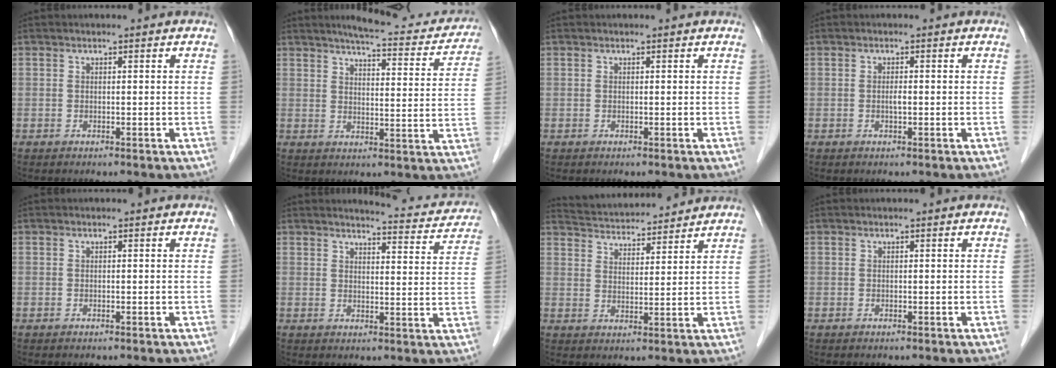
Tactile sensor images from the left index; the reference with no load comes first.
{"total": 14.9, "force": [13.4, 2.8, 5.9], "torque": [-0.061, -0.014, 0.153]}
{"total": 0.0}
{"total": 0.8, "force": [-0.3, 0.2, 0.8], "torque": [-0.014, -0.003, -0.006]}
{"total": 0.0}
{"total": 10.5, "force": [10.2, 1.5, 2.0], "torque": [-0.011, -0.026, 0.103]}
{"total": 11.7, "force": [11.2, 1.7, 2.8], "torque": [-0.052, 0.020, 0.174]}
{"total": 0.0}